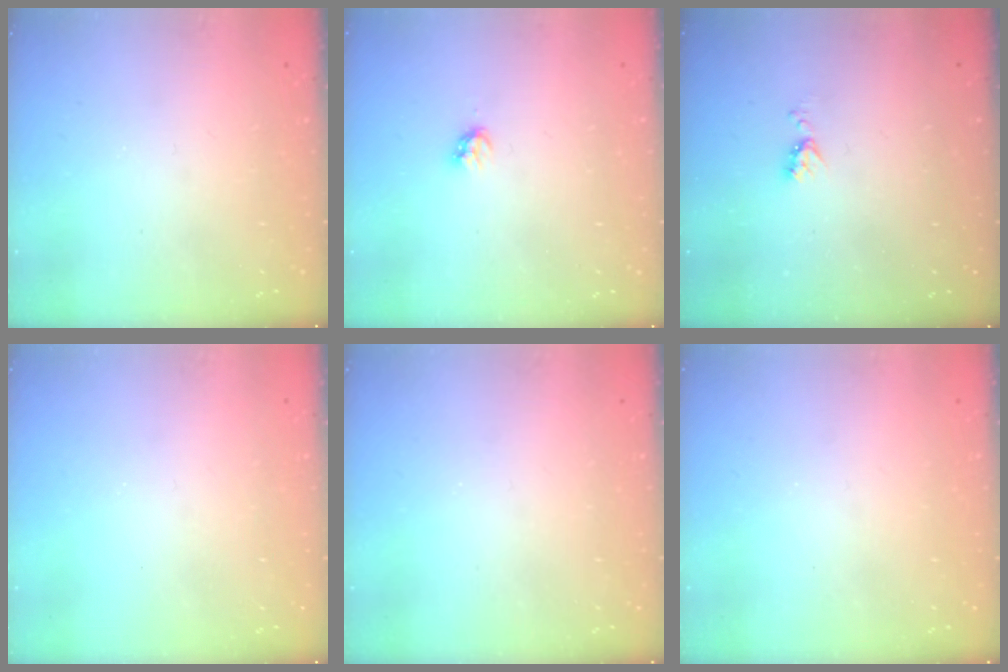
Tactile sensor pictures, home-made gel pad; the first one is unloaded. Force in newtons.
{"total": 2.4, "press": 2.4, "slide": 0.3}
{"total": 4.3, "press": 4.3, "slide": 0.7}
{"total": 0.0}
{"total": 0.0}
{"total": 0.0}